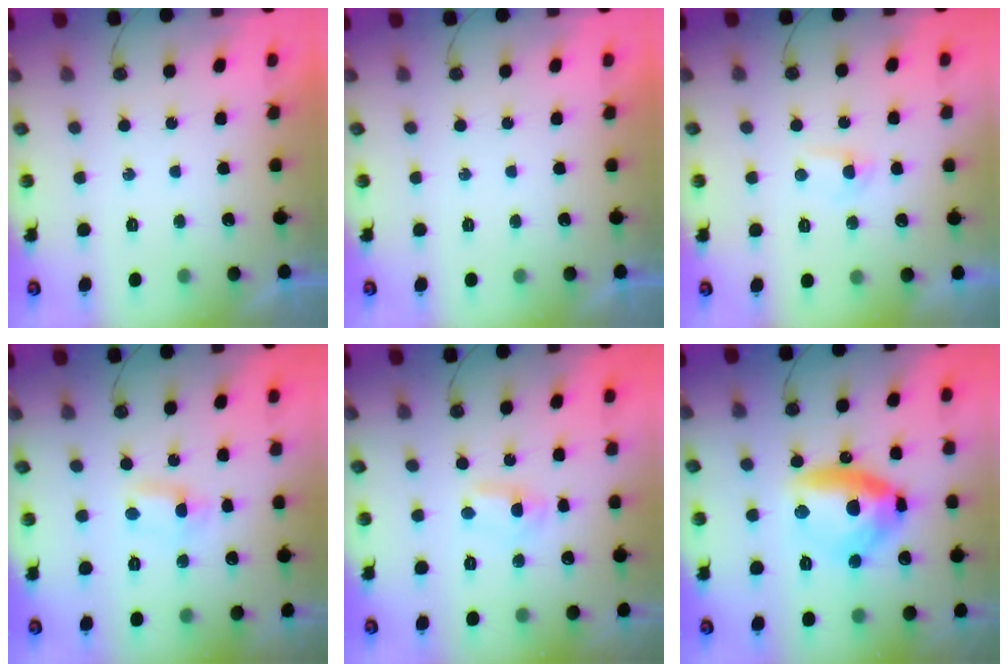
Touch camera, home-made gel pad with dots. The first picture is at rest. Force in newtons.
{"total": 0.0}
{"total": 3.3, "press": 3.3, "slide": 0.5}
{"total": 1.2, "press": 1.0, "slide": 0.6}
{"total": 1.1, "press": 0.9, "slide": 0.6}
{"total": 14.4, "press": 14.2, "slide": 2.4}